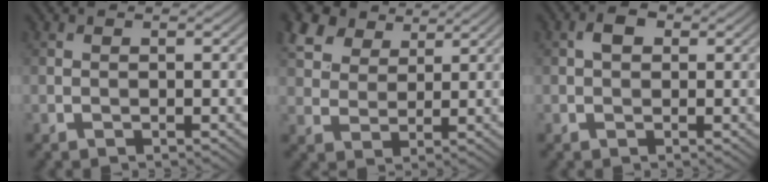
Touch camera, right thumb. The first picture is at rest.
{"total": 8.1, "force": [5.2, 4.8, 3.9], "torque": [-0.112, 0.017, 0.101]}
{"total": 2.4, "force": [0.5, 1.6, 1.6], "torque": [-0.032, 0.005, 0.005]}